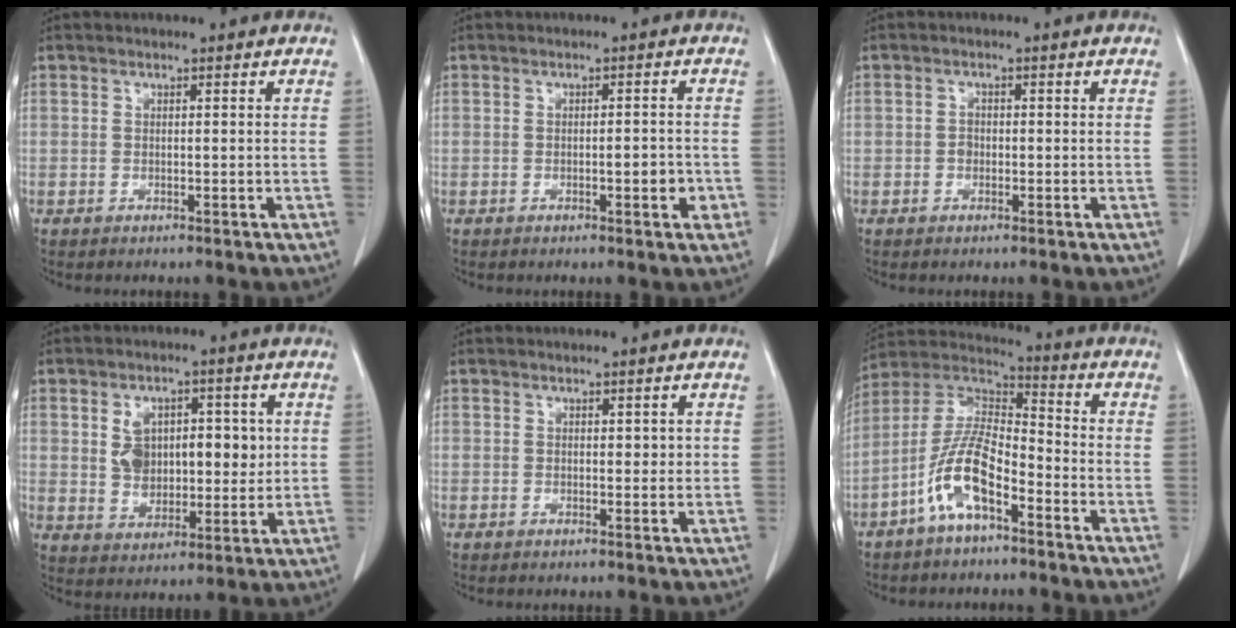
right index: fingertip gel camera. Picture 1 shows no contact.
{"total": 2.7, "force": [-1.0, 0.9, 2.3], "torque": [-0.031, 0.002, -0.012]}
{"total": 1.3, "force": [-0.4, 1.1, 0.6], "torque": [-0.008, 0.006, -0.007]}
{"total": 9.5, "force": [1.8, 6.2, 7.0], "torque": [-0.111, 0.022, 0.043]}
{"total": 1.2, "force": [0.4, 0.9, 0.8], "torque": [-0.003, 0.001, 0.005]}
{"total": 10.4, "force": [-5.3, 3.4, 8.2], "torque": [-0.182, 0.014, -0.105]}